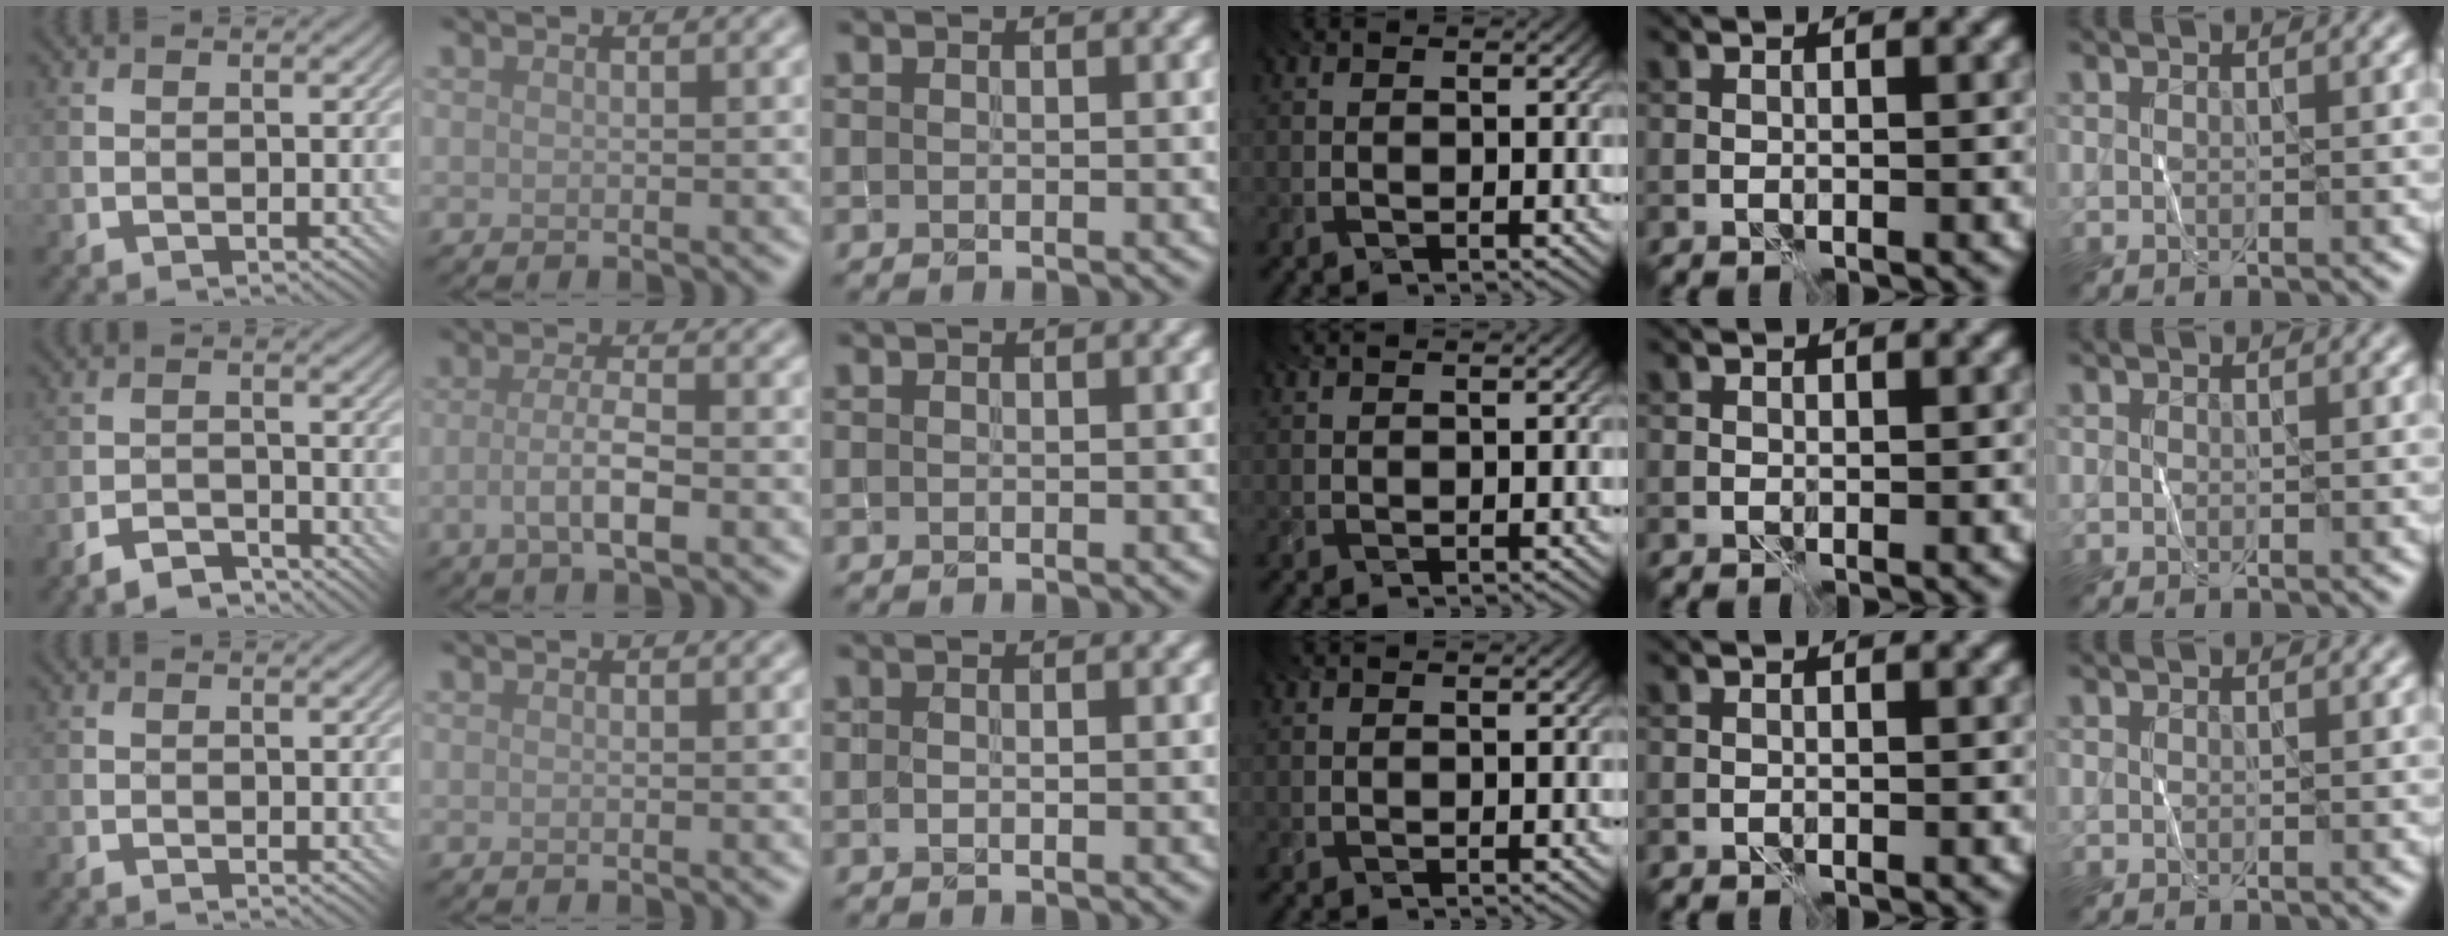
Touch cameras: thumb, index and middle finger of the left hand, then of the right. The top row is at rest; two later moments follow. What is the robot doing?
{"motion": "fold", "object": "shorts"}